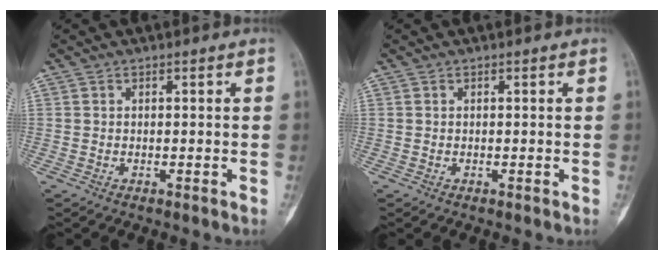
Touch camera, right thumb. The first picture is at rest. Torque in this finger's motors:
{"motor_torque": [0.12, -0.11, 0.36, 0.15, 0.03]}